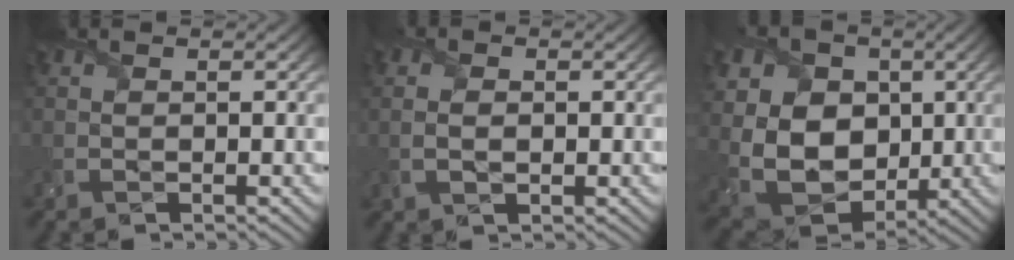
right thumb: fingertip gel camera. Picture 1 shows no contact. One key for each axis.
{"total": 2.4, "fx": 0.0, "fy": 1.5, "fz": 1.8, "tx": -0.031, "ty": -0.002, "tz": -0.004}
{"total": 15.0, "fx": 1.6, "fy": 12.0, "fz": 8.9, "tx": -0.220, "ty": 0.007, "tz": 0.029}